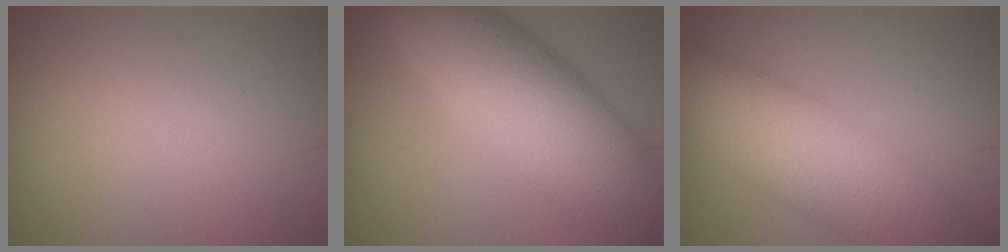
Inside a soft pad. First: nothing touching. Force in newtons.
{"total": 12.8, "press": 12.8, "slide": 0.2}
{"total": 10.9, "press": 10.9, "slide": 0.6}